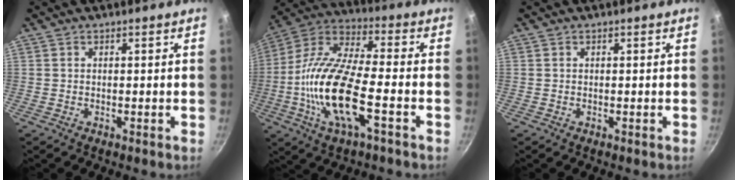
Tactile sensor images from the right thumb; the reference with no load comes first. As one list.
[{"total": 18.7, "force": [-5.0, 6.5, 16.8], "torque": [-0.331, 0.030, -0.115]}, {"total": 0.0}]